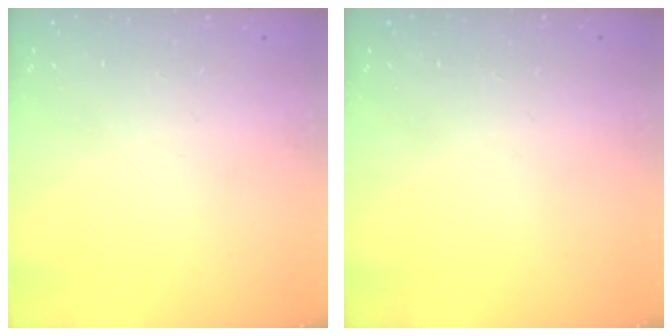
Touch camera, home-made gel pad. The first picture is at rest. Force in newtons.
{"total": 0.0}